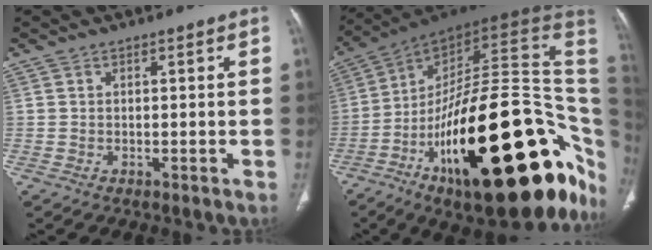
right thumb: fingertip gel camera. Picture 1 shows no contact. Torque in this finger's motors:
{"motor_torque": [2.88, 2.13, 2.53, -0.24, 0.54]}